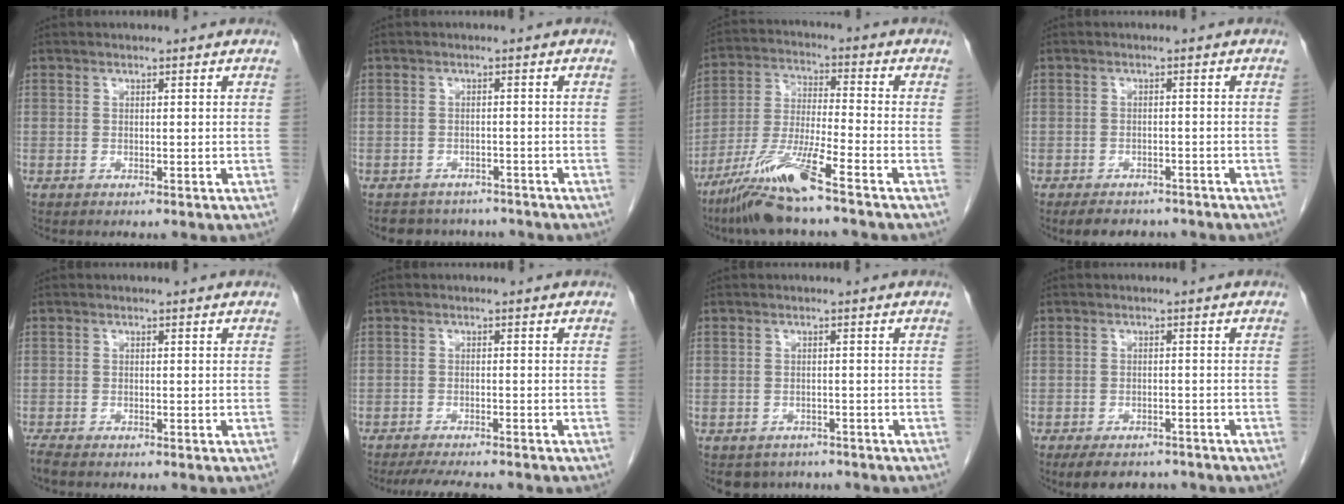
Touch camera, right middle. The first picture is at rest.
{"total": 6.1, "force": [-5.4, 2.7, 0.6], "torque": [-0.007, 0.004, -0.066]}
{"total": 11.7, "force": [-8.0, -0.4, 8.5], "torque": [-0.175, -0.029, -0.154]}
{"total": 6.1, "force": [-5.2, 2.7, 2.0], "torque": [-0.030, -0.002, -0.066]}
{"total": 1.6, "force": [-1.4, 0.1, 0.7], "torque": [-0.025, -0.009, -0.028]}
{"total": 6.7, "force": [-6.0, 0.8, 3.0], "torque": [-0.046, -0.017, -0.092]}
{"total": 4.4, "force": [-3.8, 2.3, 0.2], "torque": [0.002, 0.001, -0.051]}
{"total": 7.1, "force": [-5.9, 3.0, 2.6], "torque": [-0.037, -0.003, -0.080]}